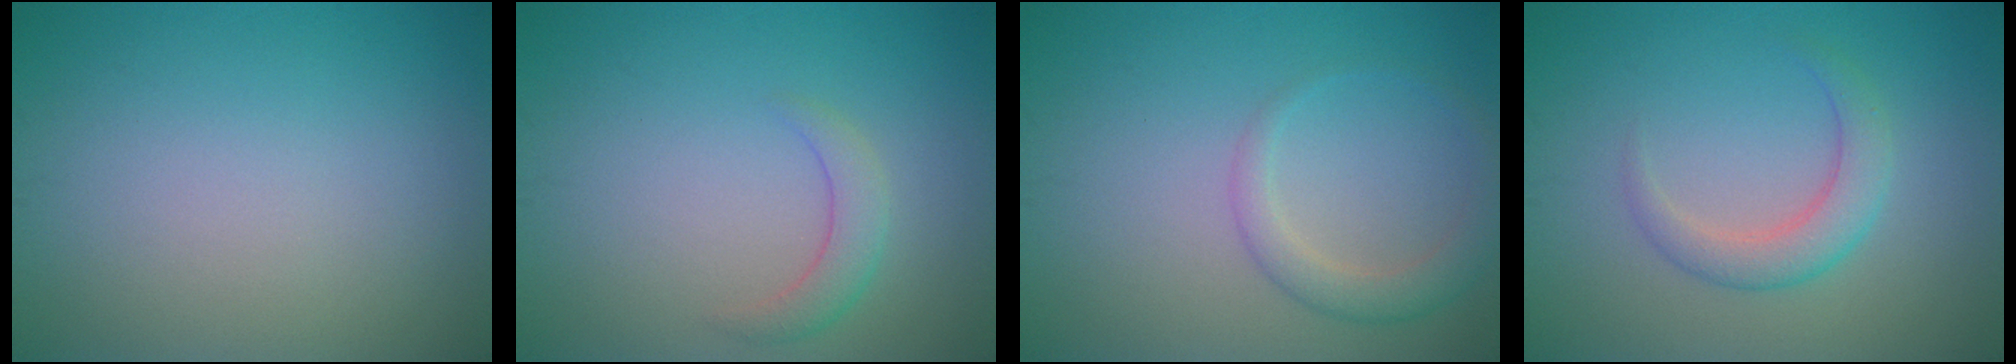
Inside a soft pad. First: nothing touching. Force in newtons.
{"total": 2.0, "press": 2.0, "slide": 0.0}
{"total": 2.5, "press": 2.5, "slide": 0.1}
{"total": 2.8, "press": 2.8, "slide": 0.1}